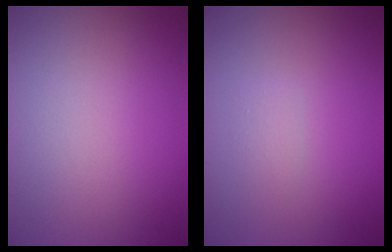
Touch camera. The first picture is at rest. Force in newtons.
{"total": 0.7, "press": 0.7, "slide": 0.1}